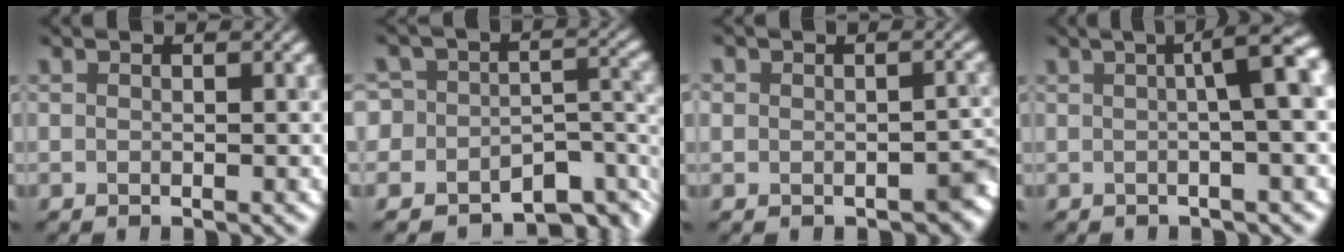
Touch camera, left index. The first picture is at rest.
{"total": 8.2, "force": [-5.3, 5.5, 3.0], "torque": [-0.016, 0.019, -0.083]}
{"total": 3.7, "force": [-1.3, 2.8, 2.0], "torque": [-0.009, -0.010, -0.020]}
{"total": 5.8, "force": [0.9, 1.2, 5.6], "torque": [-0.056, 0.020, 0.008]}